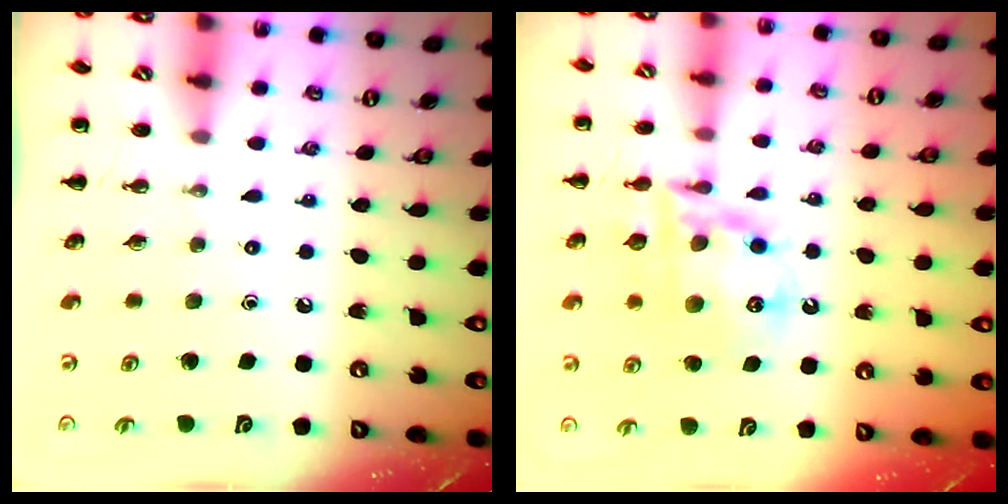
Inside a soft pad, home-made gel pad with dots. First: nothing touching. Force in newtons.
{"total": 14.3, "press": 13.9, "slide": 3.1}